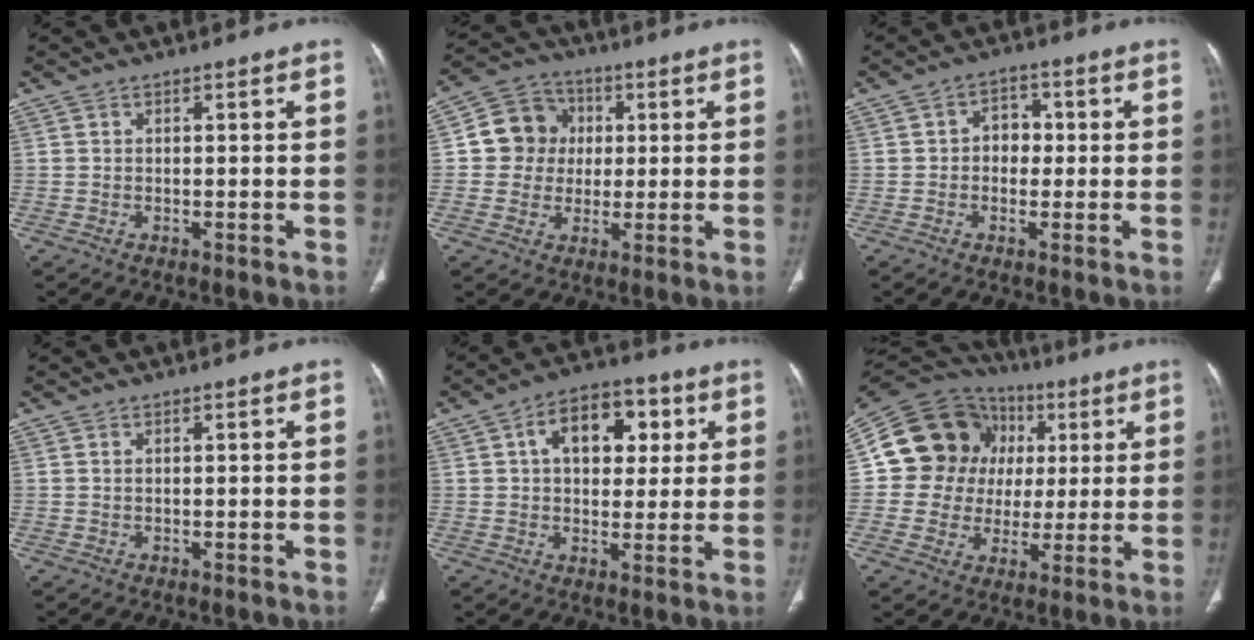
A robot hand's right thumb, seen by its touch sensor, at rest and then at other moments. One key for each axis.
{"total": 11.0, "fx": 1.4, "fy": 10.1, "fz": 4.1, "tx": -0.037, "ty": 0.013, "tz": 0.015}
{"total": 4.6, "fx": 0.0, "fy": 3.7, "fz": 2.8, "tx": -0.015, "ty": 0.014, "tz": -0.008}
{"total": 0.0}
{"total": 12.8, "fx": 3.7, "fy": 8.2, "fz": 9.1, "tx": -0.094, "ty": 0.009, "tz": 0.052}
{"total": 18.8, "fx": 3.6, "fy": 16.7, "fz": 8.0, "tx": -0.095, "ty": 0.033, "tz": 0.065}